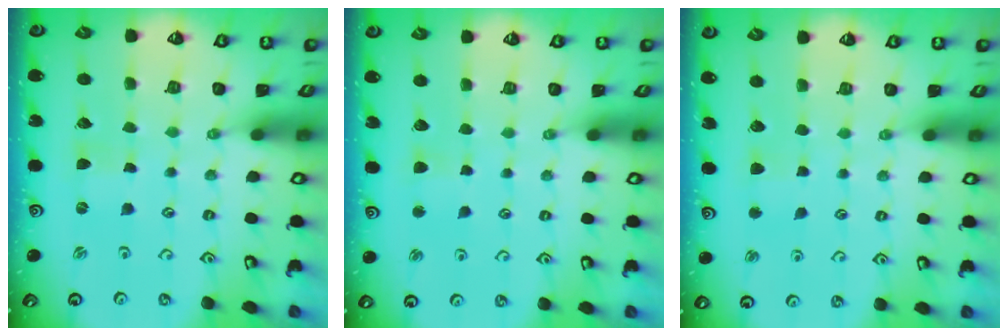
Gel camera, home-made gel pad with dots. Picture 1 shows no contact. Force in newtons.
{"total": 2.4, "press": 2.4, "slide": 0.5}
{"total": 3.2, "press": 3.2, "slide": 0.6}